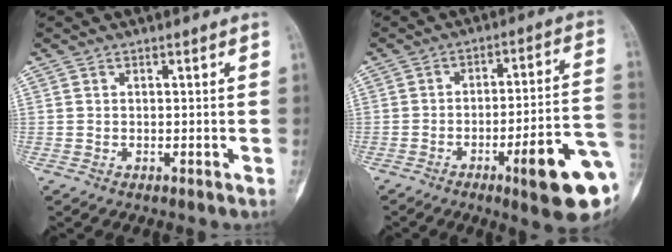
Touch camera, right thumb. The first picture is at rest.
{"total": 16.4, "force": [-6.2, 2.8, 14.9], "torque": [-0.168, 0.030, -0.078]}